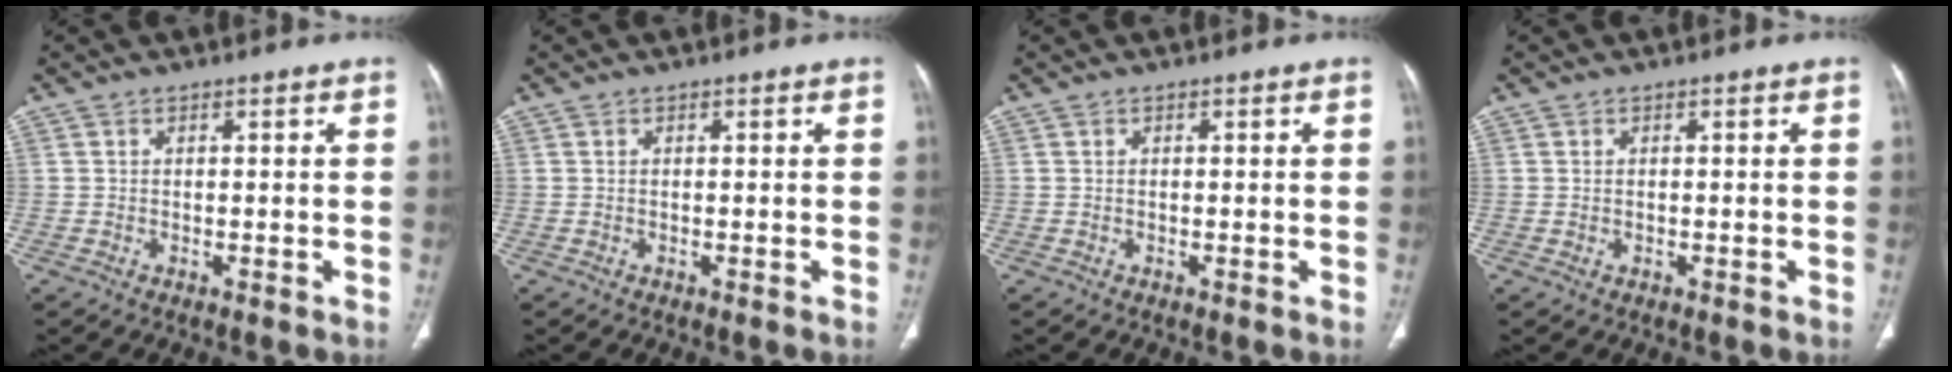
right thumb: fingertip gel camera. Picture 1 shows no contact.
{"total": 0.0}
{"total": 0.0}
{"total": 0.0}